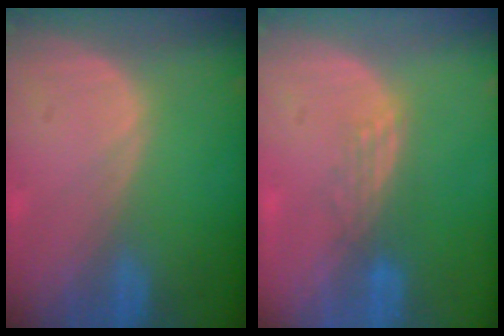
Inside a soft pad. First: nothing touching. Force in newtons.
{"total": 2.9, "press": 2.4, "slide": 1.6}